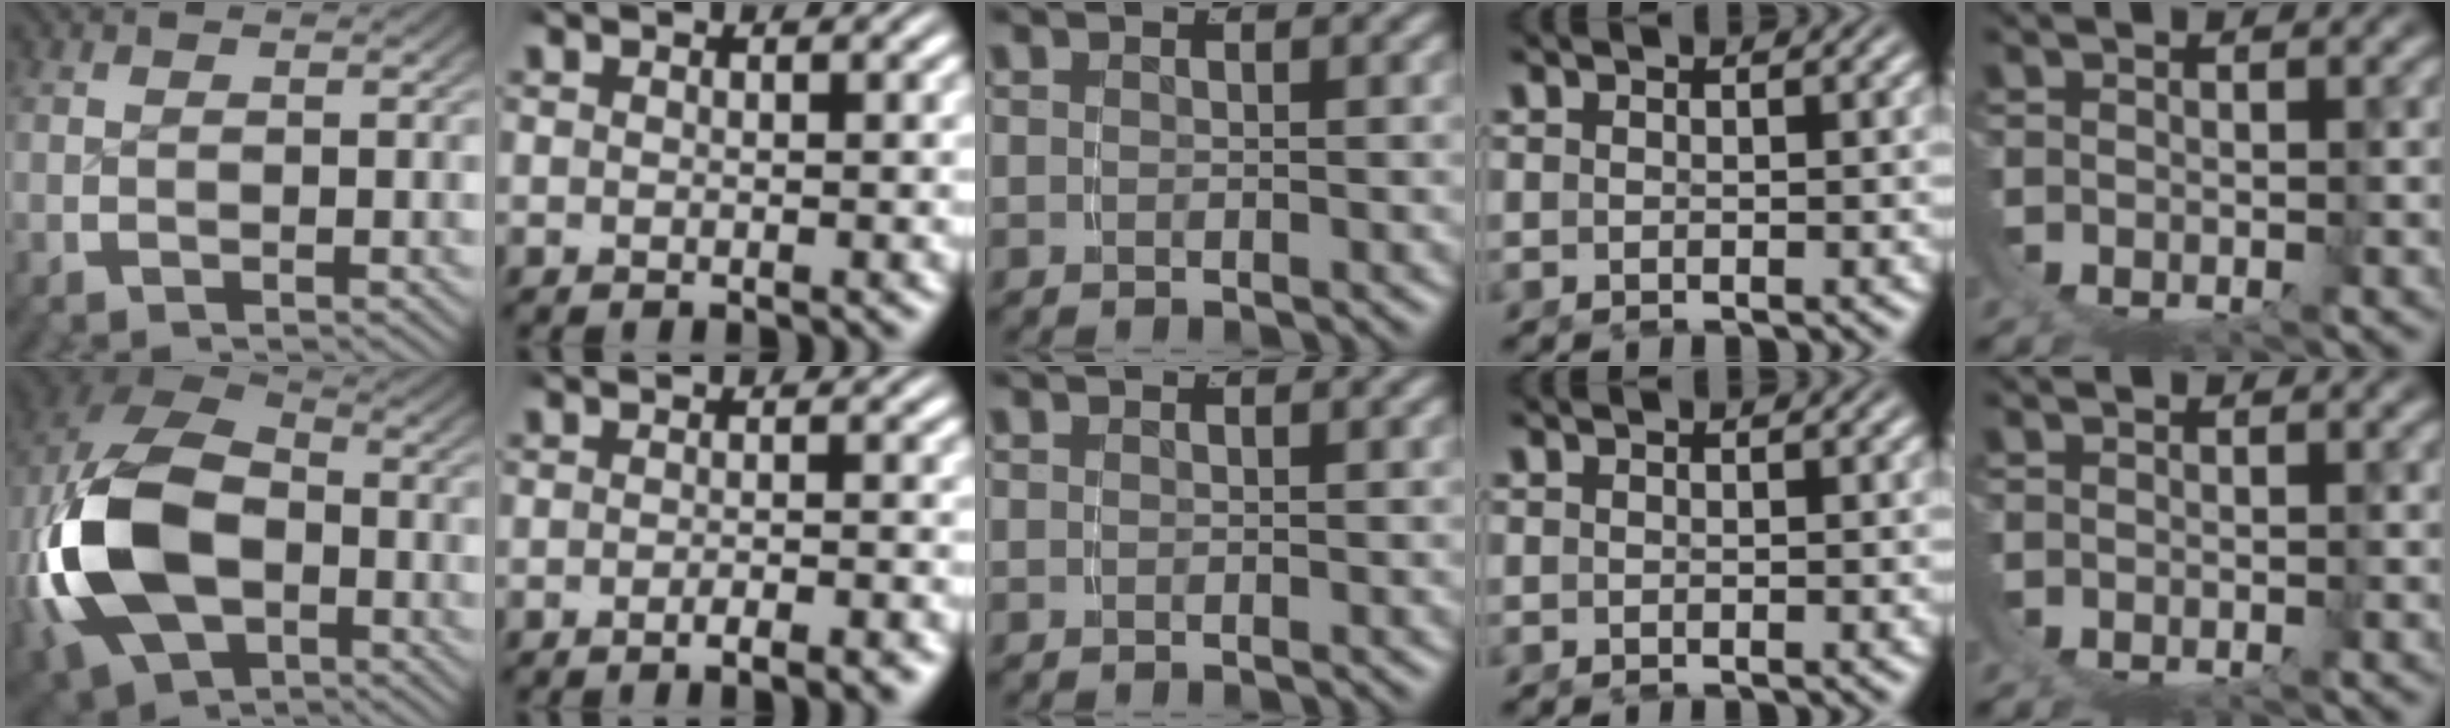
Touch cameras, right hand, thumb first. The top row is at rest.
{"thumb": {"total": 16.4, "force": [-1.7, 11.6, 11.5], "torque": [-0.284, -0.052, -0.005]}, "index": {"total": 2.1, "force": [-1.8, 0.3, 1.1], "torque": [-0.013, 0.012, -0.040]}}